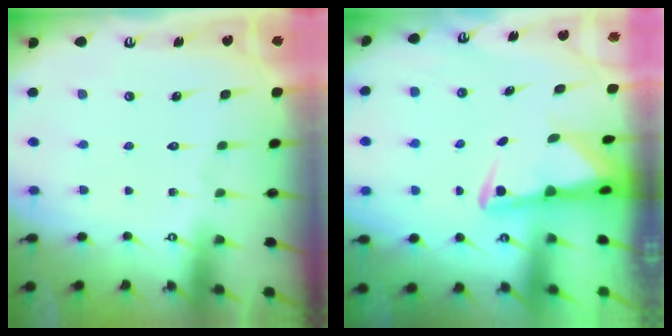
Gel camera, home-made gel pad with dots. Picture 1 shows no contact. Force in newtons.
{"total": 3.2, "press": 3.1, "slide": 0.6}